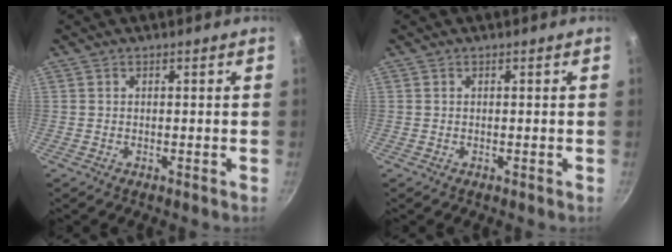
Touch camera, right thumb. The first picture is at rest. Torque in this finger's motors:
{"motor_torque": [-0.27, 0.27, -0.04, -0.02, 0.00]}